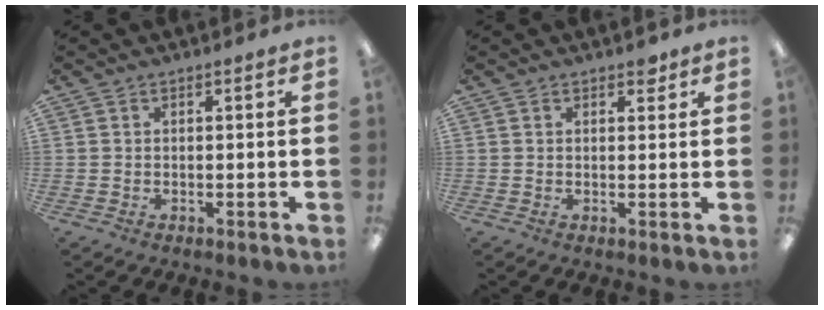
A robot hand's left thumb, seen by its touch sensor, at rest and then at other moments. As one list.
[{"total": 1.9, "force": [1.3, 1.1, 0.9], "torque": [0.004, -0.008, 0.019]}]